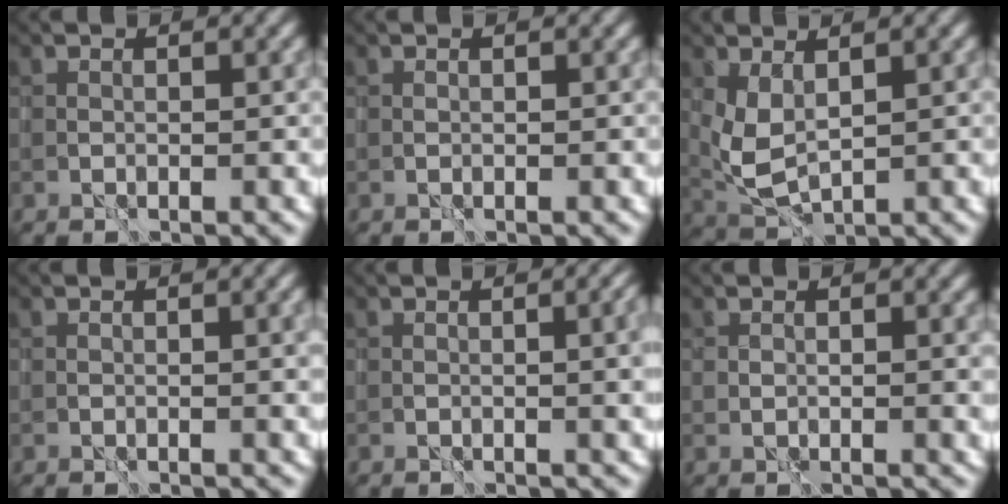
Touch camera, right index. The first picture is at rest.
{"total": 0.6, "force": [0.4, -0.2, -0.4], "torque": [0.009, 0.001, 0.006]}
{"total": 3.2, "force": [1.3, 1.6, 2.4], "torque": [-0.065, -0.004, 0.030]}
{"total": 1.8, "force": [0.5, 0.6, 1.7], "torque": [-0.024, -0.004, 0.012]}
{"total": 4.1, "force": [0.5, 1.5, 3.8], "torque": [-0.034, -0.002, 0.015]}
{"total": 1.0, "force": [0.7, 0.4, 0.5], "torque": [-0.006, -0.006, 0.018]}